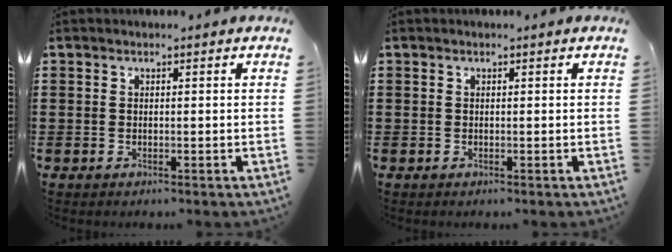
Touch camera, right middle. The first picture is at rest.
{"total": 0.0}